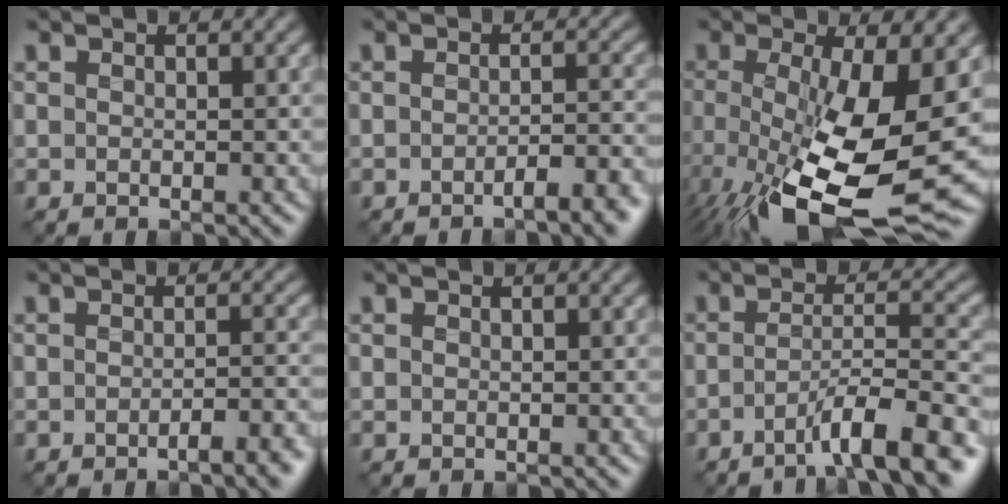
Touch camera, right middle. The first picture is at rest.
{"total": 3.3, "force": [-2.1, 0.8, 2.4], "torque": [-0.032, 0.001, -0.038]}
{"total": 13.5, "force": [-3.8, 4.7, 12.1], "torque": [-0.228, -0.048, -0.058]}
{"total": 2.8, "force": [-1.8, 0.6, 2.0], "torque": [-0.027, 0.000, -0.033]}
{"total": 0.0}
{"total": 6.4, "force": [-3.8, 0.9, 5.1], "torque": [-0.076, 0.009, -0.068]}